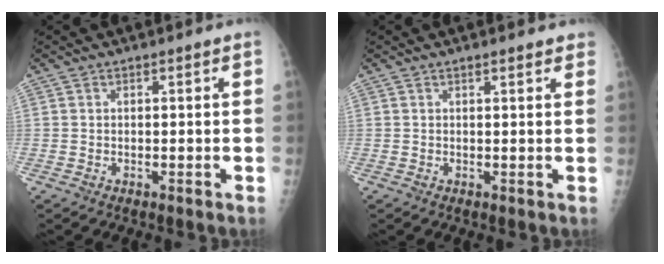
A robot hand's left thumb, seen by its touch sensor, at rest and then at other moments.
{"total": 2.6, "force": [2.0, 0.6, 1.5], "torque": [-0.007, 0.001, 0.022]}